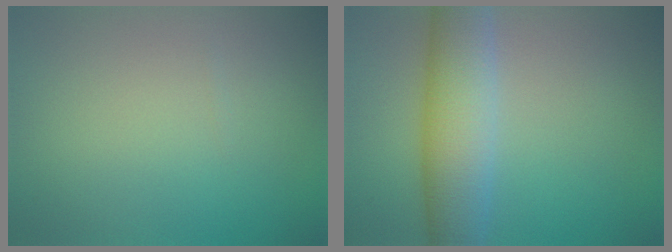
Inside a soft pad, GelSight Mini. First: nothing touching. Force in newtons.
{"total": 6.7, "press": 6.7, "slide": 0.4}